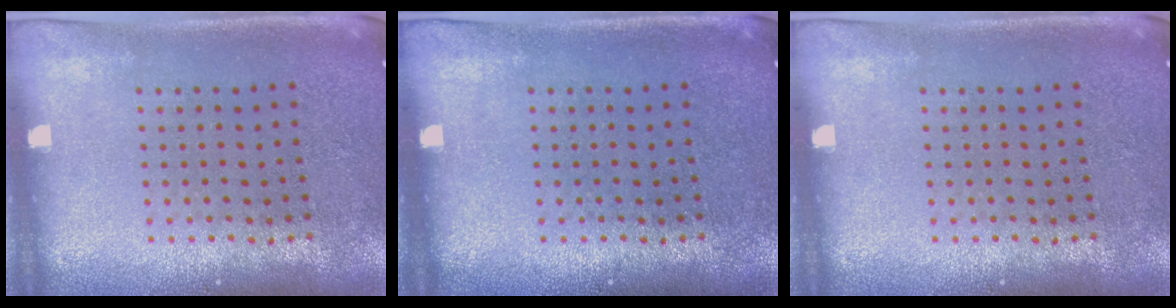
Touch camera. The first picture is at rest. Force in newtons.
{"total": 0.0}
{"total": 0.0}